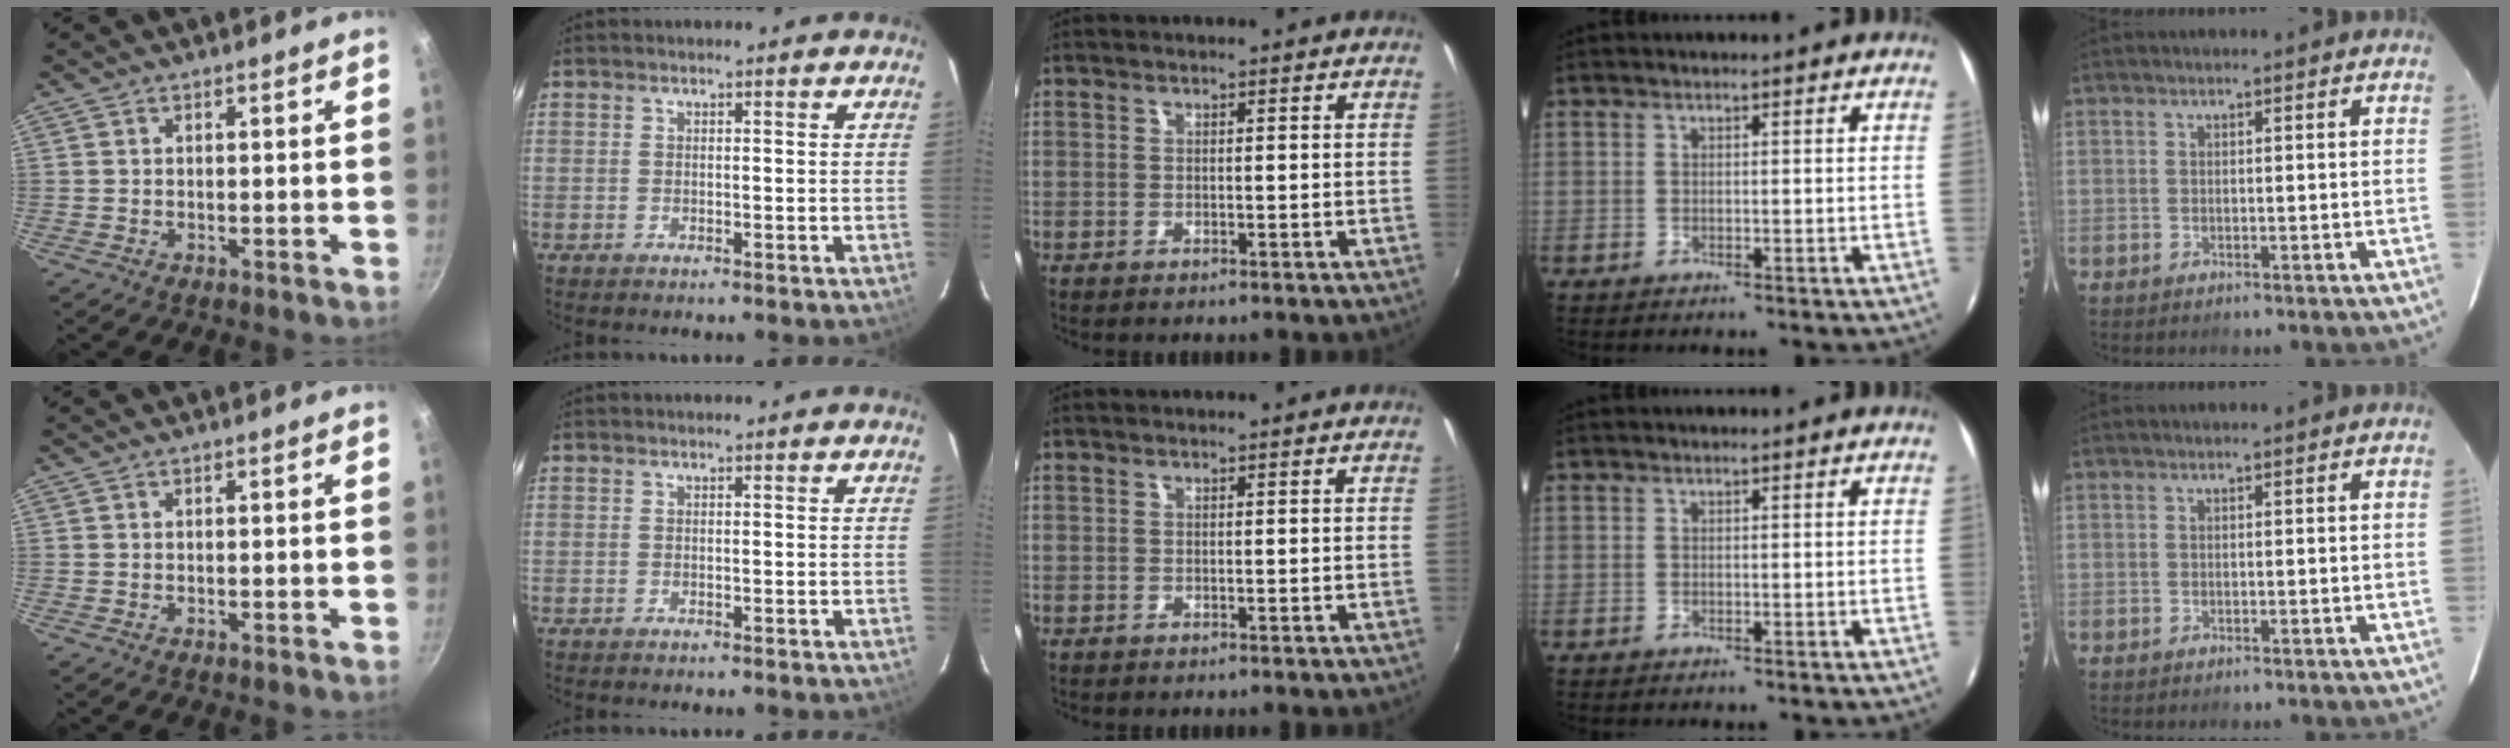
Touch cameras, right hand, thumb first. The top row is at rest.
{}